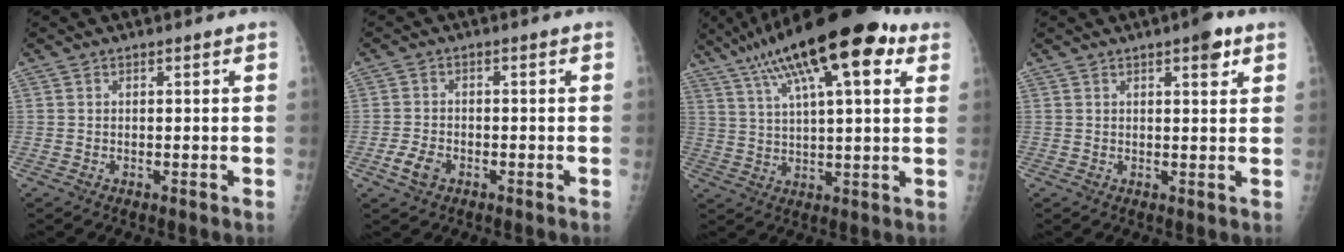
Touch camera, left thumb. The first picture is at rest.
{"total": 3.9, "force": [-1.8, 2.6, 2.3], "torque": [-0.043, 0.007, -0.032]}
{"total": 21.5, "force": [11.4, 6.3, 17.1], "torque": [-0.275, 0.004, 0.182]}
{"total": 3.9, "force": [2.3, 1.3, 2.9], "torque": [-0.030, -0.008, 0.027]}